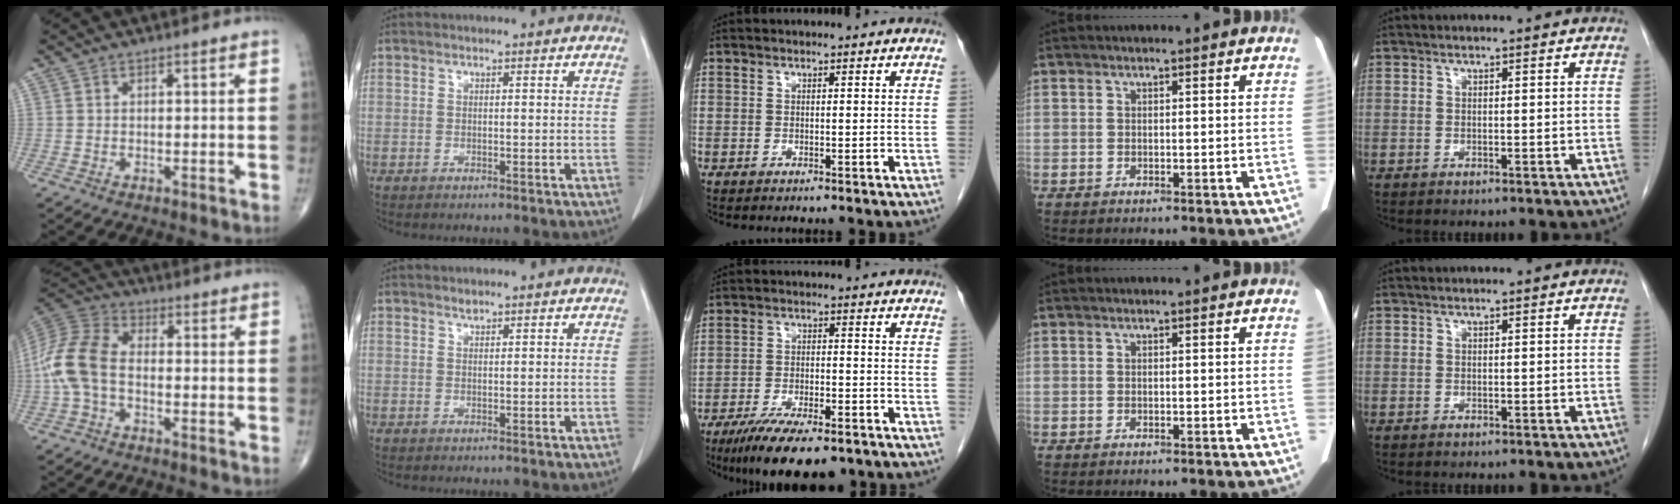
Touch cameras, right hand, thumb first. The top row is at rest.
{"thumb": {"total": 11.7, "force": [-1.9, 7.0, 9.2], "torque": [-0.202, 0.031, -0.048]}, "index": {"total": 0.6, "force": [0.6, 0.1, 0.0], "torque": [-0.004, -0.004, 0.010]}, "middle": {"total": 12.1, "force": [-8.9, 3.4, 7.5], "torque": [-0.115, -0.016, -0.141]}}